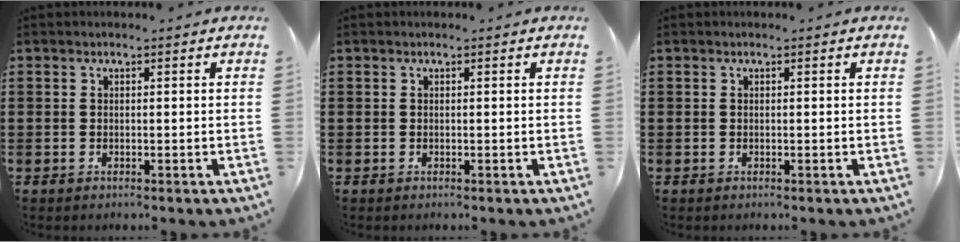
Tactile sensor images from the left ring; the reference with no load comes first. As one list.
[{"total": 0.0}, {"total": 0.0}]